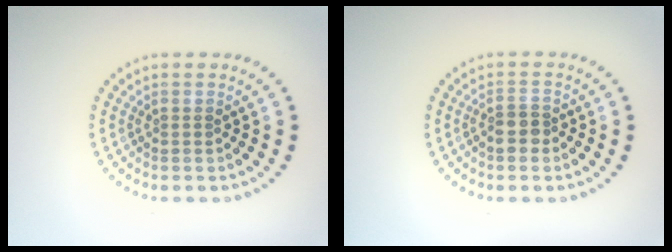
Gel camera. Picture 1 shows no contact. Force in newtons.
{"total": 2.0, "press": 1.7, "slide": 1.0}